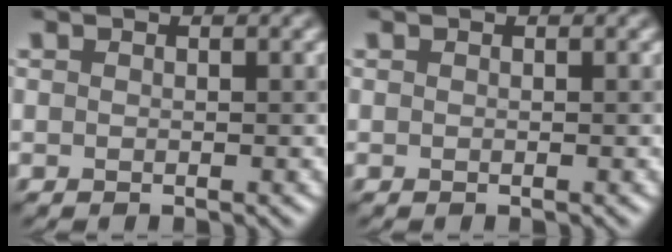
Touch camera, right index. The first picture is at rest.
{"total": 0.0}